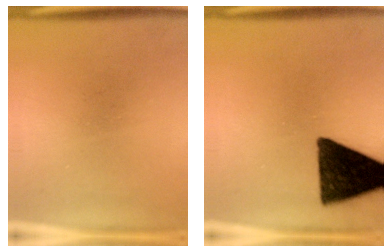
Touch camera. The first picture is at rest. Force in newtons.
{"total": 15.1}